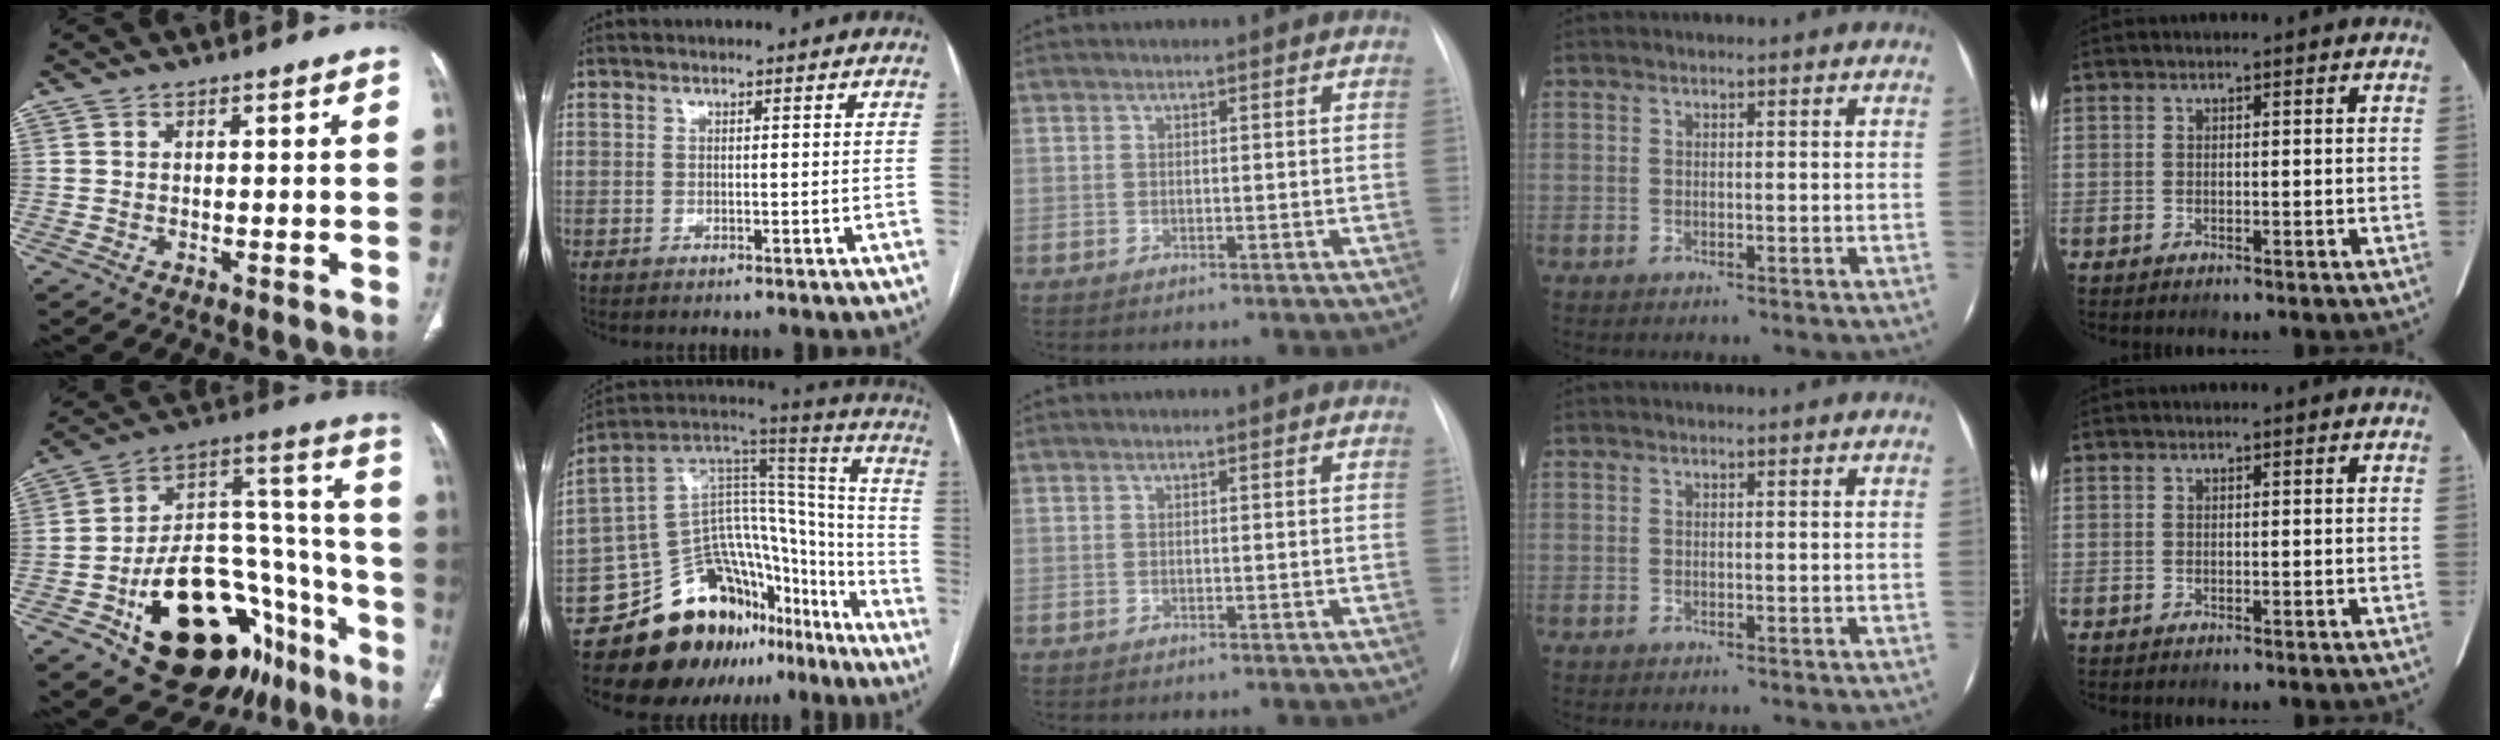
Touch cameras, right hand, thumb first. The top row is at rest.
{"thumb": {"total": 30.0, "force": [-14.1, 16.5, 20.7], "torque": [-0.240, 0.114, -0.202]}, "index": {"total": 23.5, "force": [-16.7, 12.4, 10.8], "torque": [-0.133, 0.082, -0.254]}}